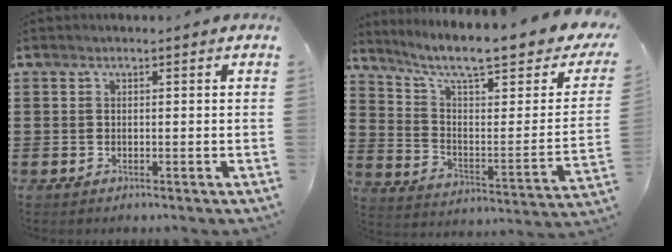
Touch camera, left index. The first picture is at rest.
{"total": 9.3, "force": [7.0, 1.4, 5.9], "torque": [-0.118, -0.057, 0.111]}